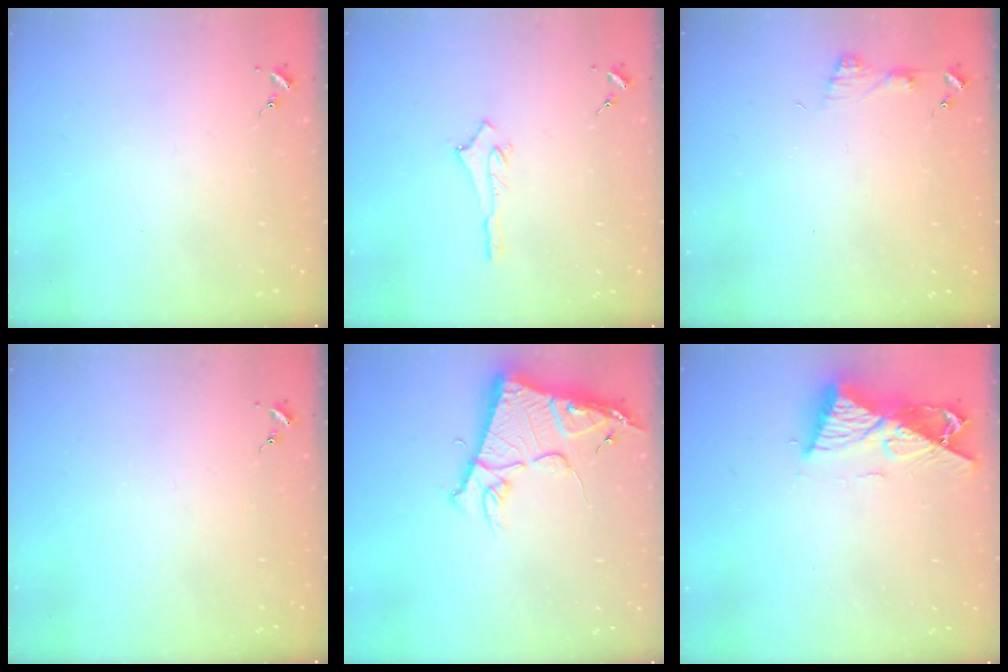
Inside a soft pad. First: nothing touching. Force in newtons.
{"total": 2.6, "press": 2.5, "slide": 0.4}
{"total": 5.4, "press": 5.4, "slide": 0.3}
{"total": 0.0}
{"total": 13.5, "press": 13.4, "slide": 1.3}
{"total": 10.6, "press": 10.5, "slide": 1.3}